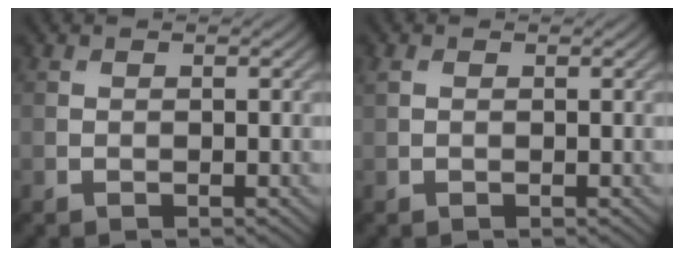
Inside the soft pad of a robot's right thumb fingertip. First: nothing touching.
{"total": 1.2, "force": [0.4, 0.8, 0.8], "torque": [-0.020, 0.003, 0.007]}